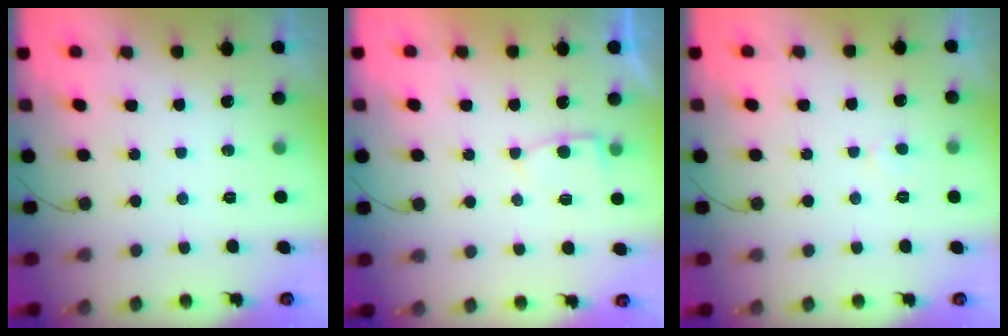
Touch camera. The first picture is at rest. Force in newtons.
{"total": 3.3, "press": 3.3, "slide": 0.4}
{"total": 2.8, "press": 2.8, "slide": 0.3}